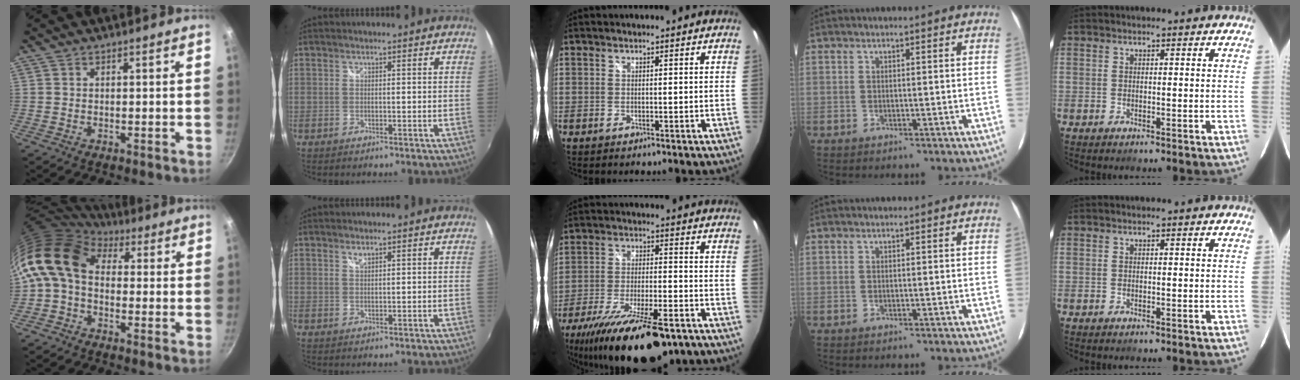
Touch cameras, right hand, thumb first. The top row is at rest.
{"thumb": {"total": 11.8, "force": [1.5, 8.4, 8.1], "torque": [-0.146, 0.022, 0.004]}, "index": {"total": 1.0, "force": [0.8, 0.3, 0.6], "torque": [-0.009, 0.001, 0.013]}, "middle": {"total": 22.1, "force": [-15.7, 6.5, 14.1], "torque": [-0.264, -0.049, -0.245]}}